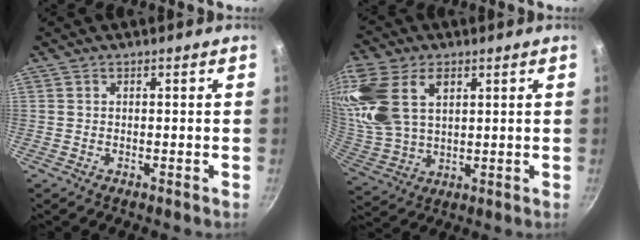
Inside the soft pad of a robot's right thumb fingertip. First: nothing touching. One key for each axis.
{"total": 19.1, "fx": 7.1, "fy": 12.0, "fz": 13.0, "tx": -0.285, "ty": -0.003, "tz": 0.148}